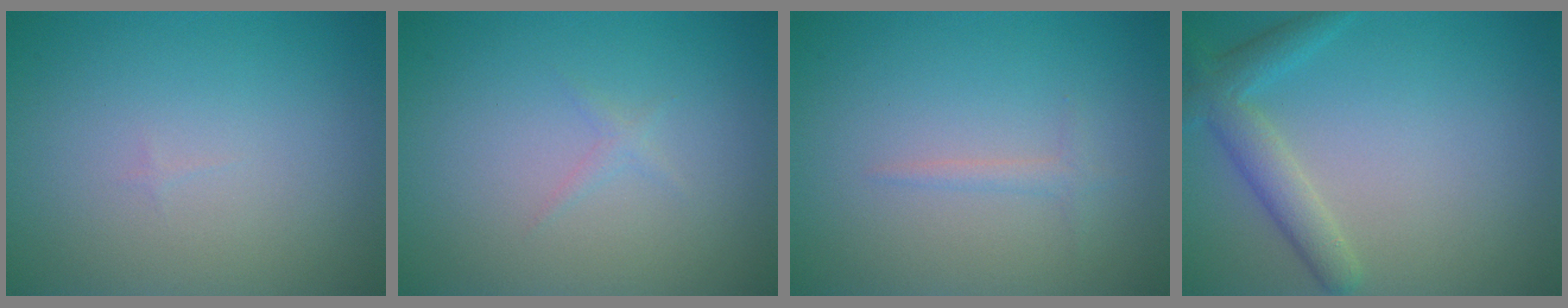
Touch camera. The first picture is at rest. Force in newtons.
{"total": 0.6, "press": 0.6, "slide": 0.1}
{"total": 0.8, "press": 0.8, "slide": 0.1}
{"total": 3.2, "press": 3.2, "slide": 0.2}